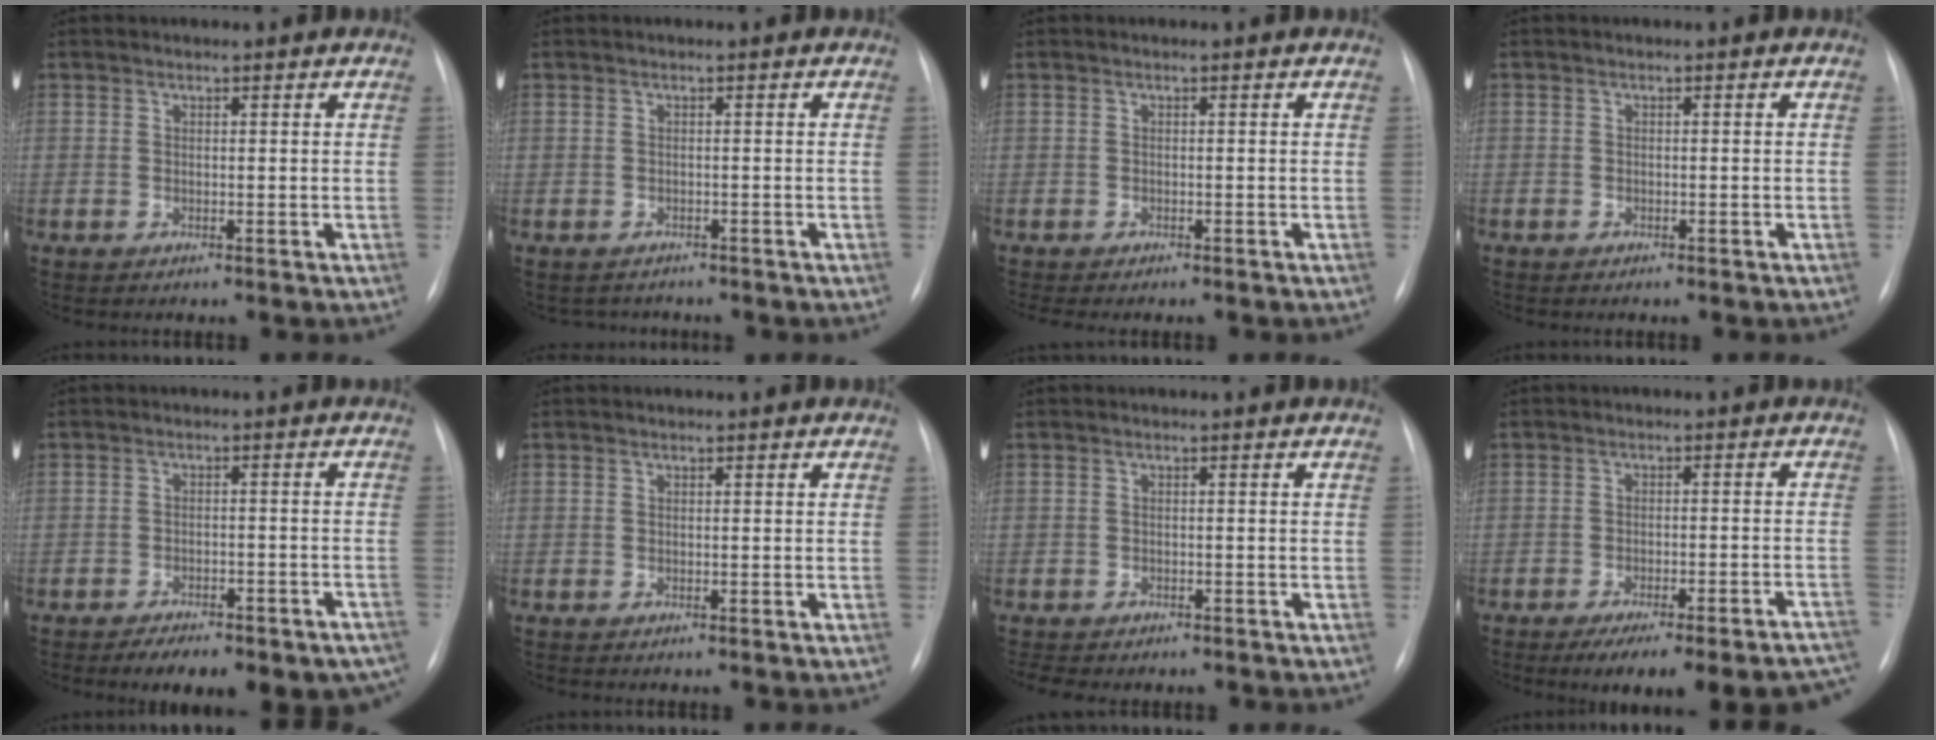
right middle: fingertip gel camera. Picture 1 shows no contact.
{"total": 2.4, "force": [-2.1, 1.1, -0.3], "torque": [-0.001, 0.003, -0.029]}
{"total": 3.4, "force": [-2.9, 0.9, 1.5], "torque": [-0.020, -0.005, -0.032]}
{"total": 0.7, "force": [-0.6, 0.4, 0.2], "torque": [-0.009, 0.001, -0.009]}
{"total": 14.3, "force": [-11.1, 5.5, 7.1], "torque": [-0.068, 0.020, -0.132]}
{"total": 0.0}
{"total": 4.2, "force": [-3.5, 1.7, 1.7], "torque": [-0.029, -0.005, -0.042]}
{"total": 16.6, "force": [-14.1, 3.2, 8.2], "torque": [-0.054, 0.018, -0.175]}